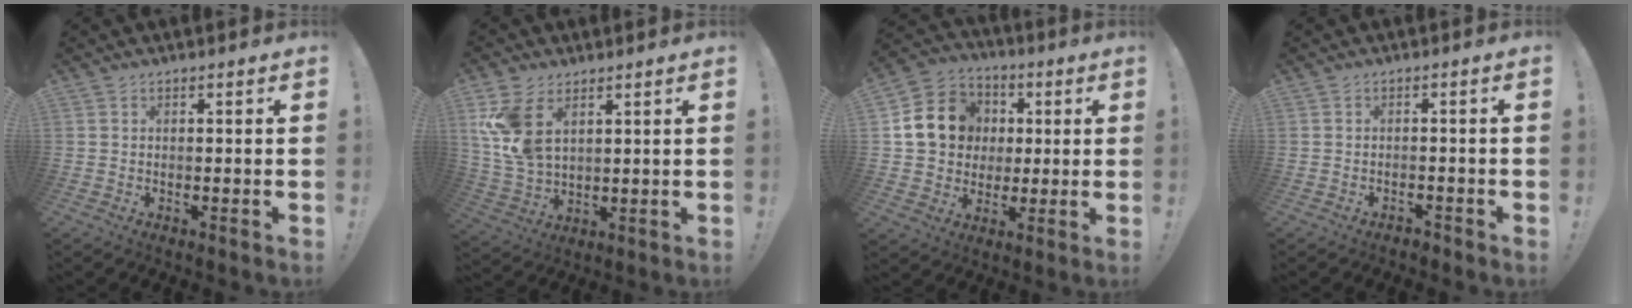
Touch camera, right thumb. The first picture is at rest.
{"total": 11.6, "force": [4.9, 7.0, 7.8], "torque": [-0.157, -0.015, 0.098]}
{"total": 15.4, "force": [2.6, 13.6, 6.6], "torque": [-0.085, 0.010, 0.067]}
{"total": 1.4, "force": [-1.4, 0.3, 0.1], "torque": [-0.005, 0.005, -0.025]}